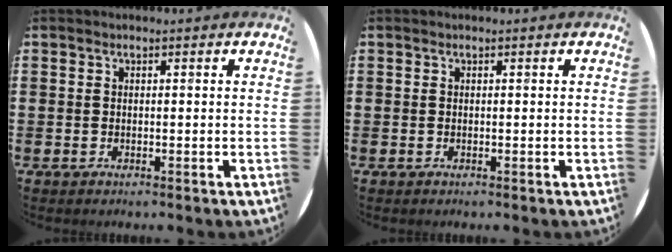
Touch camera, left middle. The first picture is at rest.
{"total": 0.0}